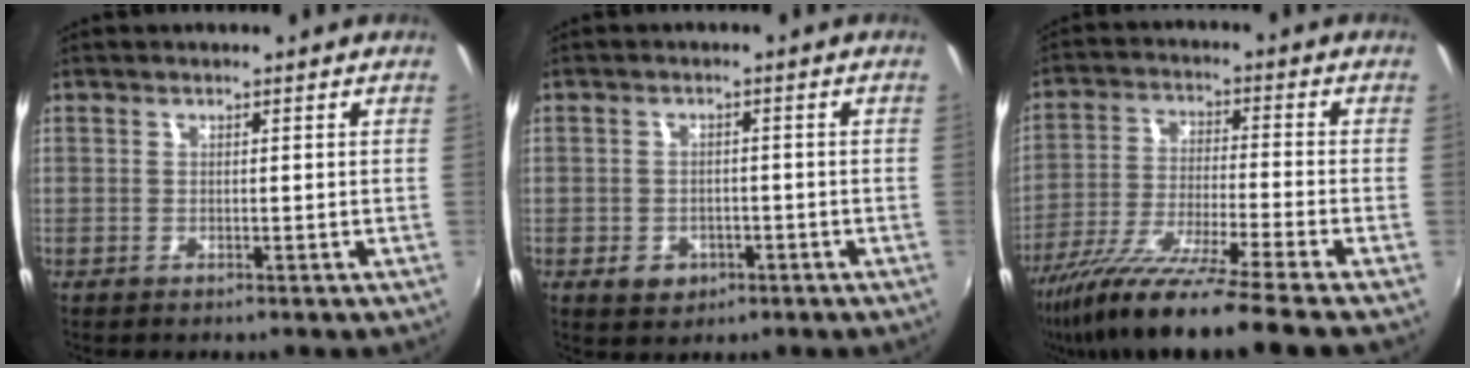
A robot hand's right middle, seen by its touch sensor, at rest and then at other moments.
{"total": 4.5, "force": [-2.0, 3.5, 1.9], "torque": [-0.047, 0.003, -0.022]}
{"total": 16.7, "force": [-13.5, -1.6, 9.7], "torque": [-0.184, -0.047, -0.235]}